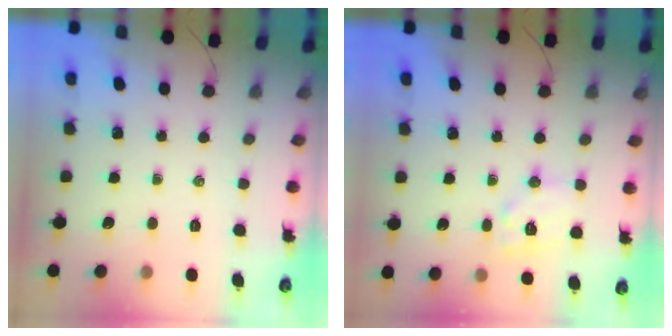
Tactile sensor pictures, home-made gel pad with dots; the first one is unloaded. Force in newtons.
{"total": 10.5, "press": 10.5, "slide": 0.4}